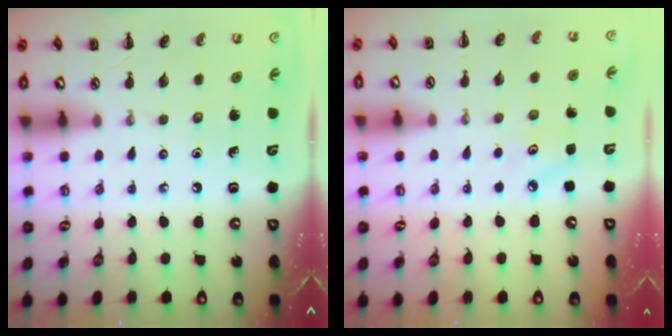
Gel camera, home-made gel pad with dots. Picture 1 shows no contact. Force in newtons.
{"total": 4.7, "press": 4.5, "slide": 1.4}